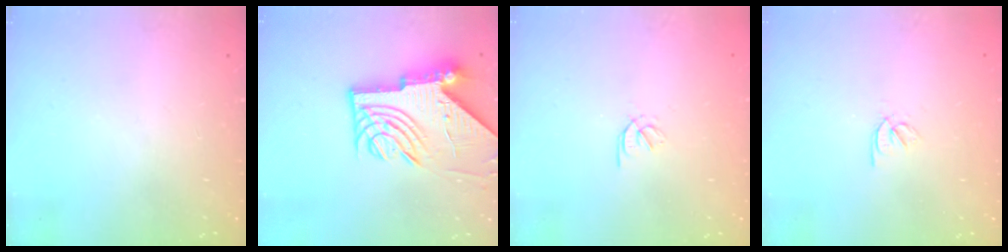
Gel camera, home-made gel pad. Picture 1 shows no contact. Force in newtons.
{"total": 11.4, "press": 11.3, "slide": 1.6}
{"total": 1.7, "press": 1.6, "slide": 0.6}
{"total": 2.5, "press": 2.4, "slide": 0.7}